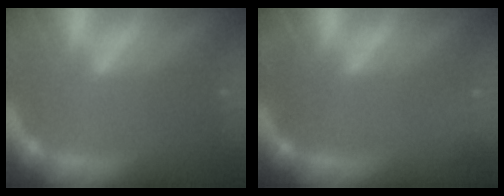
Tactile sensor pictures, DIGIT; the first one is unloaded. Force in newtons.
{"total": 1.9}